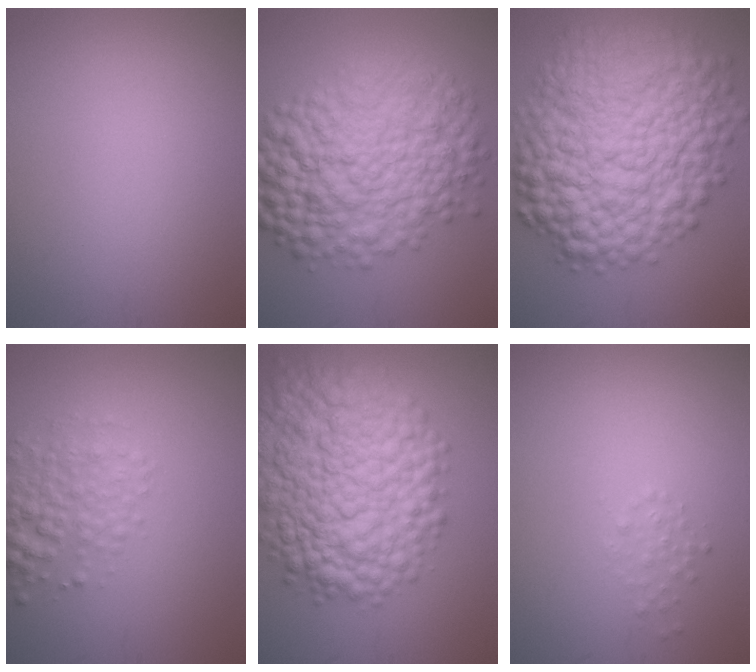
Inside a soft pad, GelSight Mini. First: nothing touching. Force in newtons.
{"total": 11.5, "press": 11.5, "slide": 0.0}
{"total": 15.5, "press": 15.5, "slide": 0.1}
{"total": 3.7, "press": 3.7, "slide": 0.1}
{"total": 12.7, "press": 12.7, "slide": 0.3}
{"total": 1.0, "press": 1.0, "slide": 0.1}